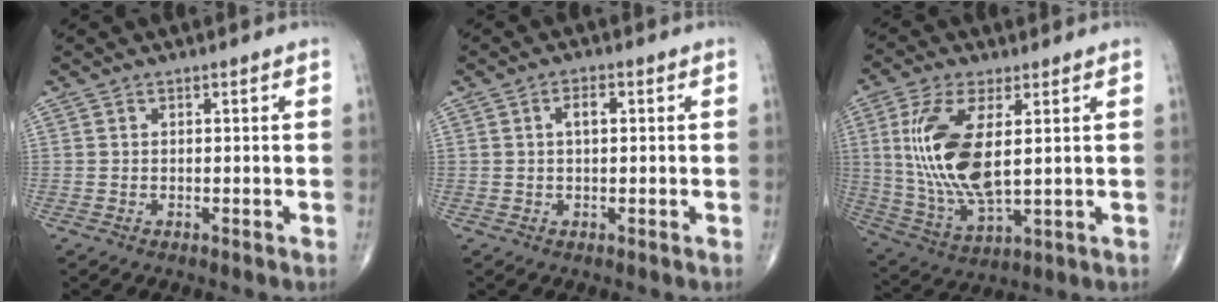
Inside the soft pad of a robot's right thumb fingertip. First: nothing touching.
{"total": 2.6, "force": [0.4, 1.2, 2.2], "torque": [-0.038, 0.008, 0.006]}
{"total": 15.7, "force": [2.7, 6.6, 14.0], "torque": [-0.301, -0.017, 0.062]}